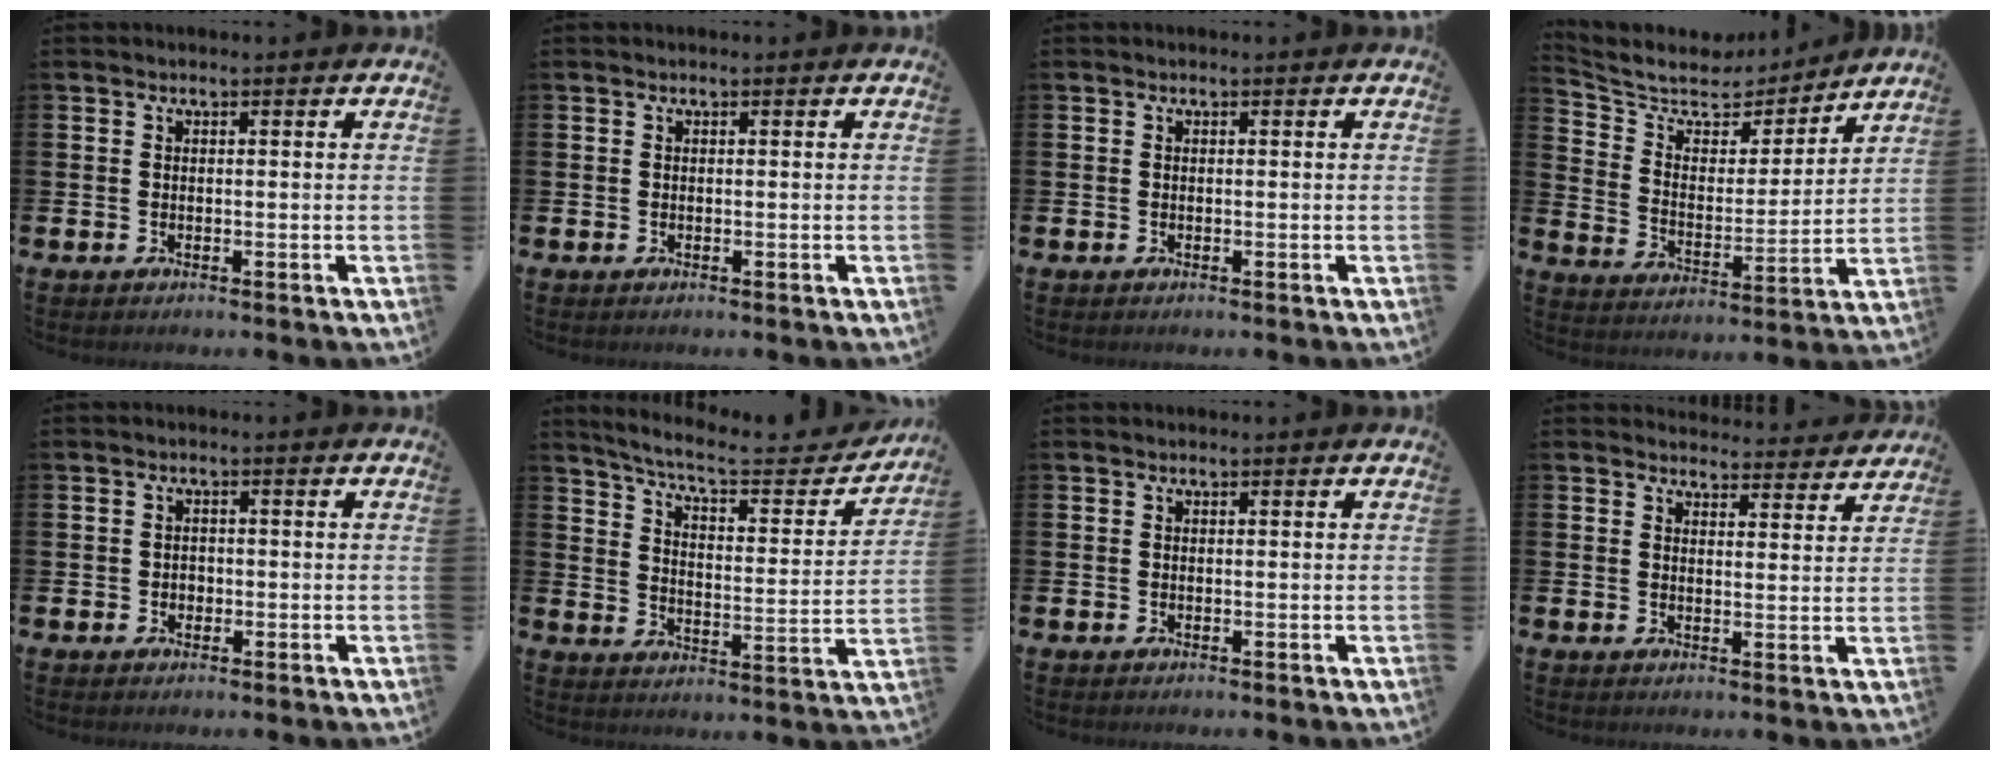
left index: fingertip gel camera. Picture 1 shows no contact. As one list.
[{"total": 0.0}, {"total": 0.0}, {"total": 6.5, "force": [5.6, 3.1, 1.2], "torque": [-0.068, -0.044, 0.093]}, {"total": 1.2, "force": [-0.3, 1.1, 0.4], "torque": [0.002, 0.003, -0.010]}, {"total": 7.4, "force": [6.7, 1.3, 2.9], "torque": [-0.081, -0.049, 0.109]}, {"total": 0.0}, {"total": 3.6, "force": [3.6, 0.5, -0.1], "torque": [0.004, -0.029, 0.061]}]